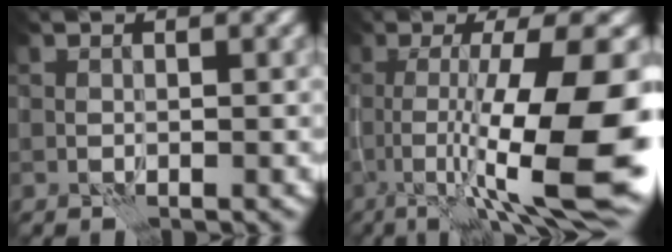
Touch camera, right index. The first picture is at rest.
{"total": 13.1, "force": [-3.3, 2.7, 12.4], "torque": [-0.198, -0.007, -0.045]}